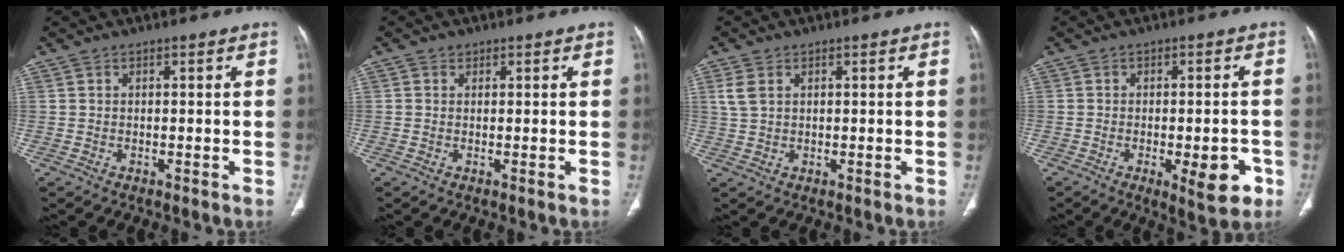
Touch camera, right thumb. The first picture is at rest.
{"total": 0.5, "force": [0.3, 0.4, -0.1], "torque": [0.009, 0.001, 0.003]}
{"total": 3.0, "force": [1.0, 2.0, 2.0], "torque": [-0.053, 0.006, 0.027]}
{"total": 8.0, "force": [-3.1, 2.9, 6.8], "torque": [-0.075, 0.008, -0.034]}